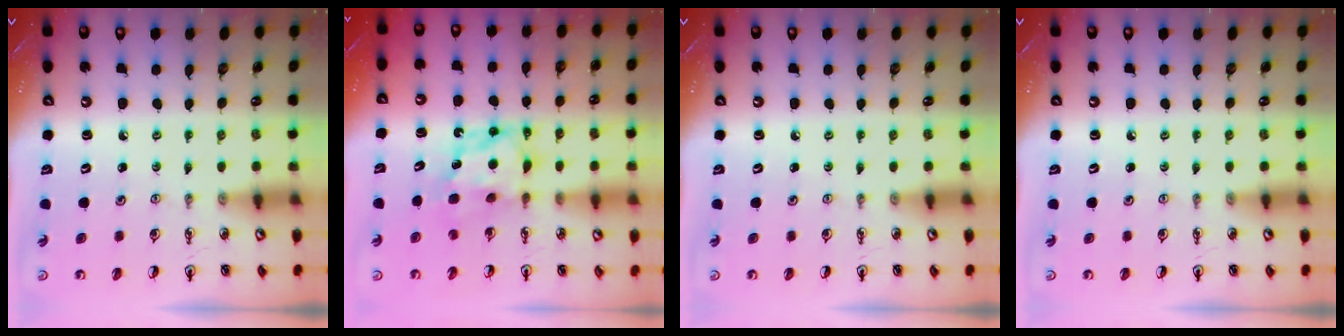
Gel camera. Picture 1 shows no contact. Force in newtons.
{"total": 6.6, "press": 6.6, "slide": 0.2}
{"total": 0.0}
{"total": 0.0}